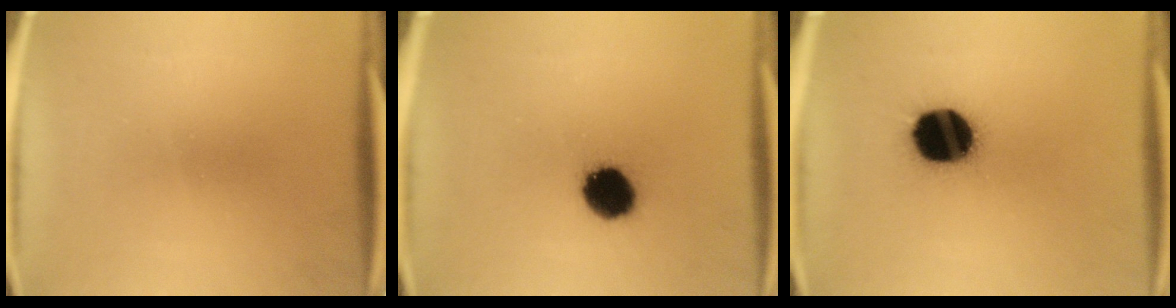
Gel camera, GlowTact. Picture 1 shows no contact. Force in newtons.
{"total": 10.8}
{"total": 18.0}